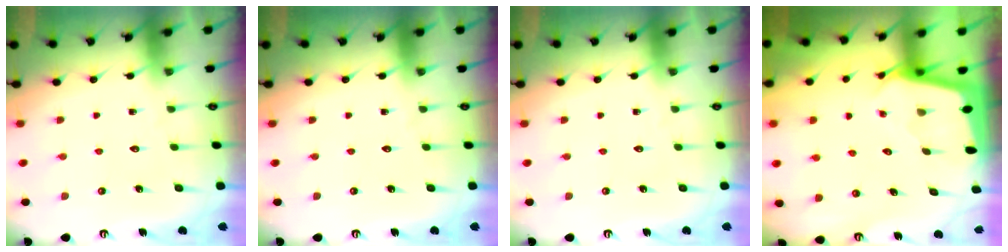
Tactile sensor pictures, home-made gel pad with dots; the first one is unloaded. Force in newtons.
{"total": 0.0}
{"total": 0.0}
{"total": 2.4, "press": 2.4, "slide": 0.1}